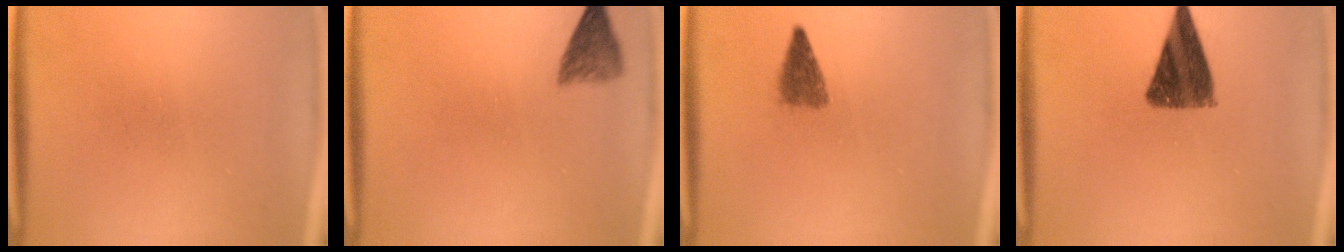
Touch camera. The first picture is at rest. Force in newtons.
{"total": 3.2}
{"total": 2.8}
{"total": 10.3}